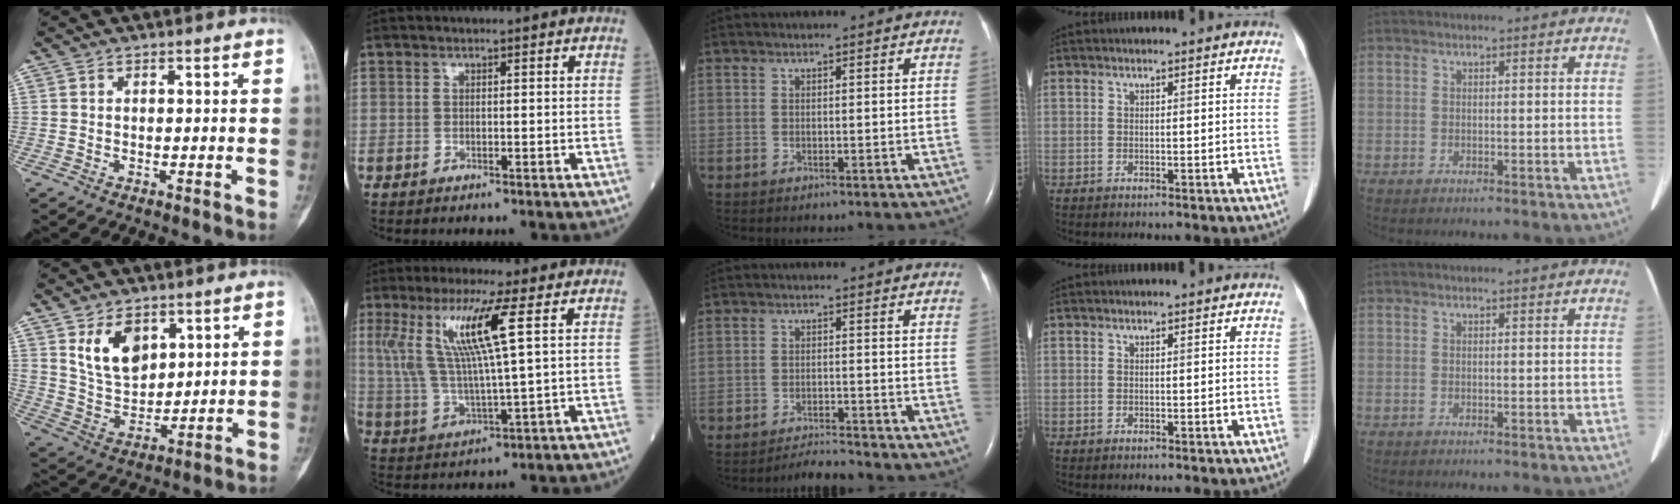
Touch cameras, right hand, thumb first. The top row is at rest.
{"thumb": {"total": 9.9, "force": [4.8, 6.3, 5.9], "torque": [-0.076, -0.031, 0.103]}, "index": {"total": 11.4, "force": [4.2, 0.0, 10.6], "torque": [-0.233, 0.005, 0.083]}, "middle": {"total": 3.7, "force": [-3.7, -0.3, 0.2], "torque": [-0.007, -0.016, -0.061]}}